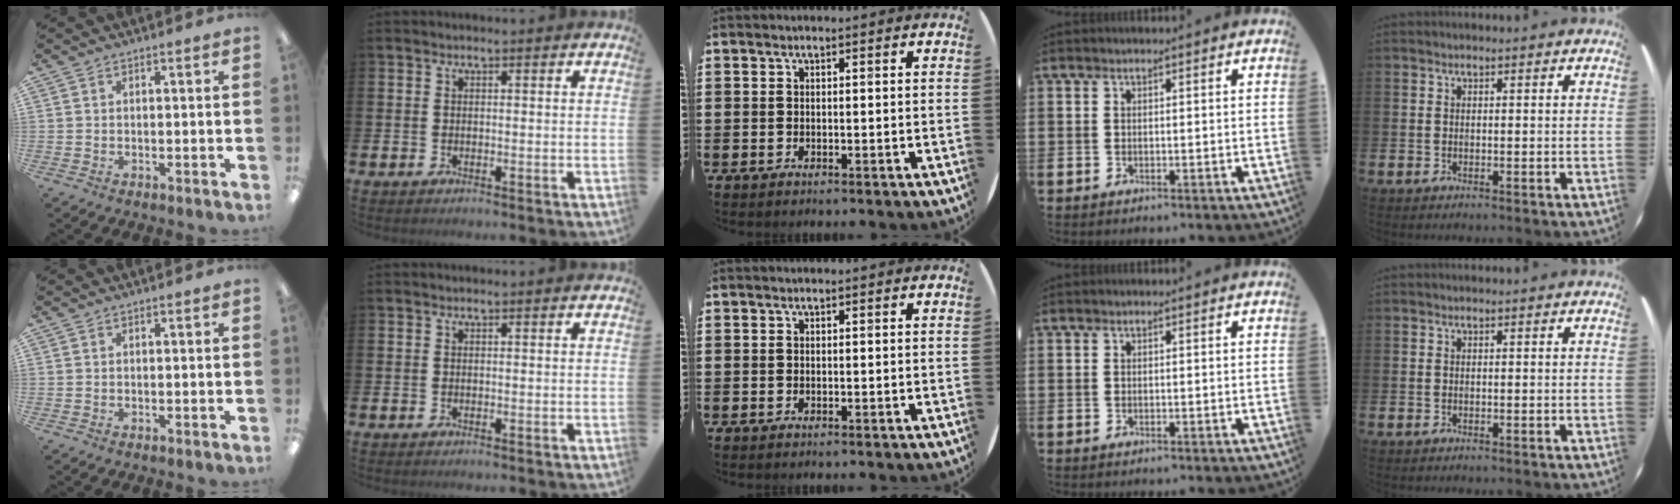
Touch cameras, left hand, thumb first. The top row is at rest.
{}